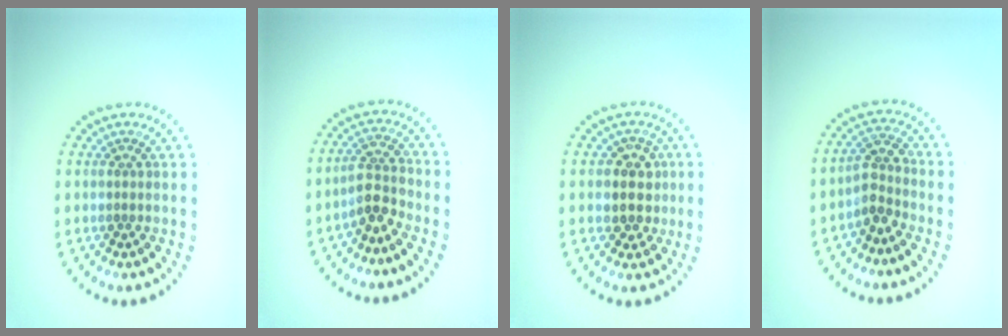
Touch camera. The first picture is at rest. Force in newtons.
{"total": 2.7, "press": 2.4, "slide": 1.2}
{"total": 3.3, "press": 3.0, "slide": 1.4}
{"total": 2.6, "press": 2.0, "slide": 1.6}